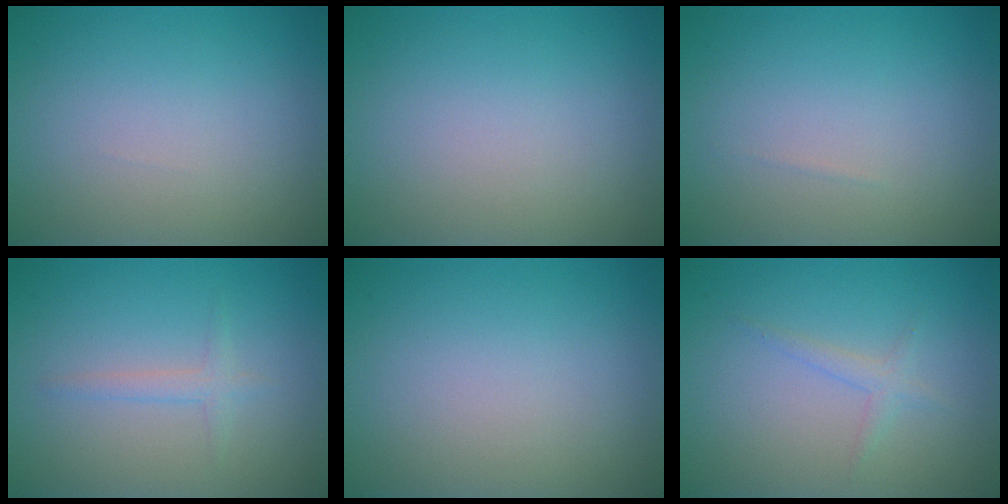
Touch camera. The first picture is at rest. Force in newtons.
{"total": 0.0}
{"total": 0.0}
{"total": 1.2, "press": 1.2, "slide": 0.1}
{"total": 0.0}
{"total": 1.2, "press": 1.2, "slide": 0.0}